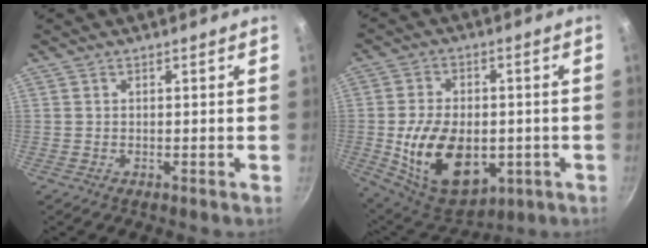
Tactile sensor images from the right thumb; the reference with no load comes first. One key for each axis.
{"total": 18.8, "fx": -3.2, "fy": 12.2, "fz": 13.9, "tx": -0.217, "ty": -0.001, "tz": -0.033}